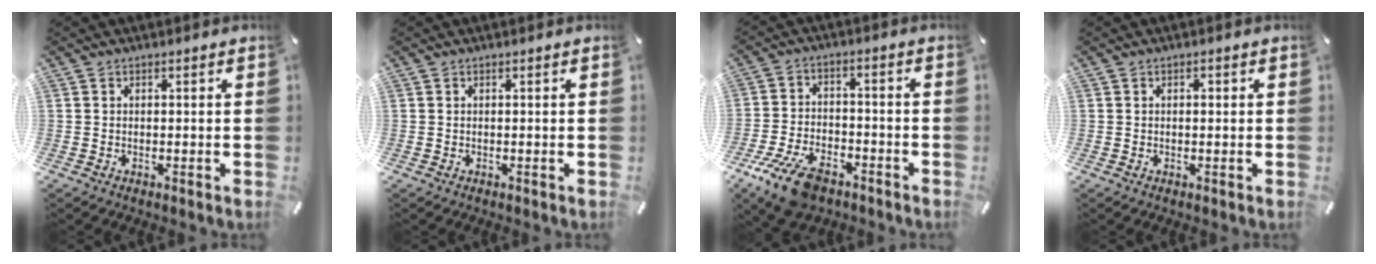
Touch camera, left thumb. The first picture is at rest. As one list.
[{"total": 0.0}, {"total": 11.2, "force": [-7.3, 5.6, 6.4], "torque": [-0.129, 0.036, -0.134]}, {"total": 1.0, "force": [0.1, 0.6, 0.7], "torque": [-0.007, -0.001, -0.001]}]